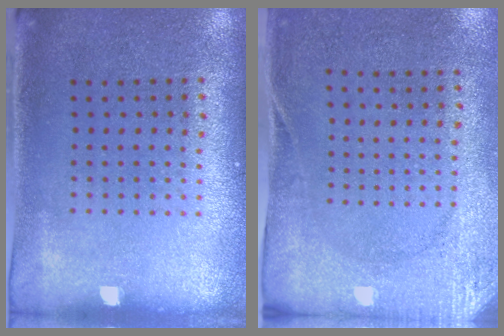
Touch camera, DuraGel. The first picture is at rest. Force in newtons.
{"total": 2.7, "press": 2.1, "slide": 1.7}